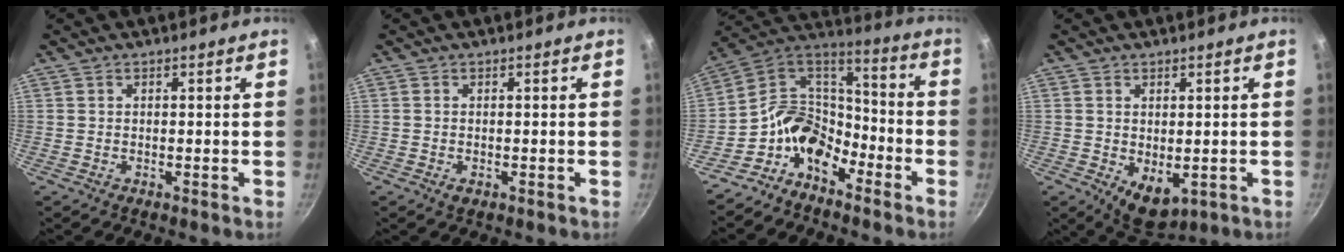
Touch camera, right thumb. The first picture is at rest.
{"total": 1.2, "force": [-0.4, 0.8, 0.8], "torque": [-0.013, -0.001, -0.007]}
{"total": 13.8, "force": [-7.7, 9.2, 6.9], "torque": [-0.091, 0.084, -0.172]}
{"total": 6.2, "force": [-0.6, 3.9, 4.8], "torque": [-0.055, -0.013, 0.004]}